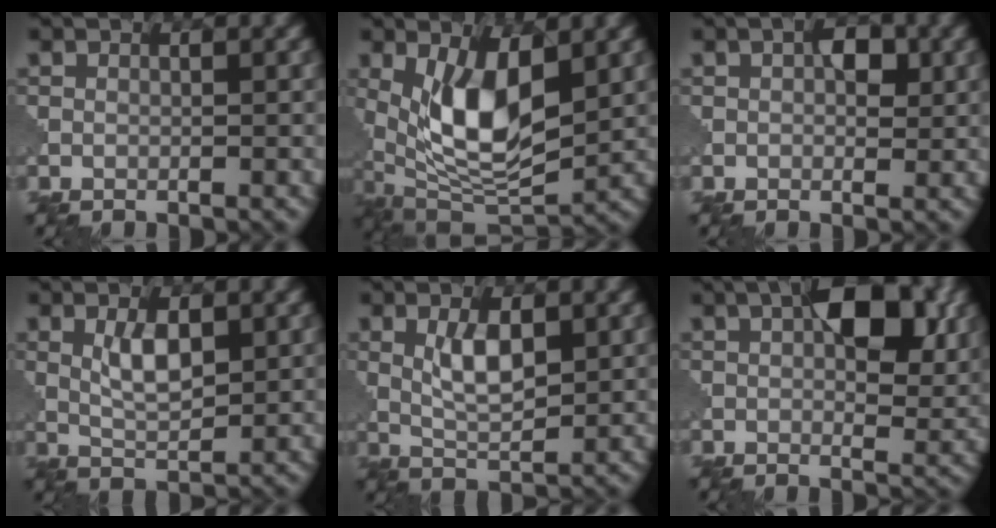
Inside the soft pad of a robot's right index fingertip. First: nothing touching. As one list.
[{"total": 8.8, "force": [2.0, 3.9, 7.6], "torque": [-0.151, -0.013, 0.040]}, {"total": 2.6, "force": [0.8, 1.5, 1.9], "torque": [-0.025, 0.001, 0.012]}, {"total": 3.3, "force": [1.3, 1.3, 2.8], "torque": [-0.057, -0.002, 0.029]}, {"total": 3.7, "force": [1.4, 1.5, 3.1], "torque": [-0.065, -0.003, 0.030]}, {"total": 8.3, "force": [3.0, 4.1, 6.6], "torque": [-0.092, 0.003, 0.044]}]